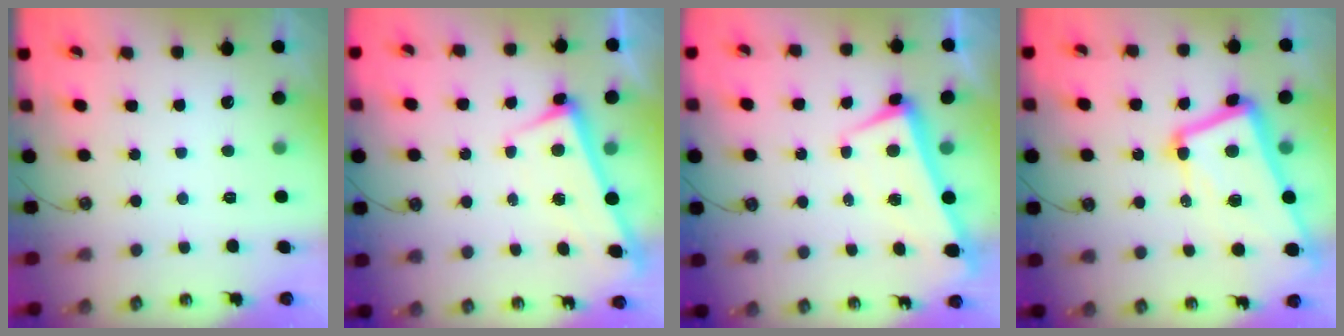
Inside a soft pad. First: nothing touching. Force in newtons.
{"total": 2.9, "press": 2.9, "slide": 0.4}
{"total": 2.1, "press": 2.0, "slide": 0.6}
{"total": 13.4, "press": 13.2, "slide": 2.2}